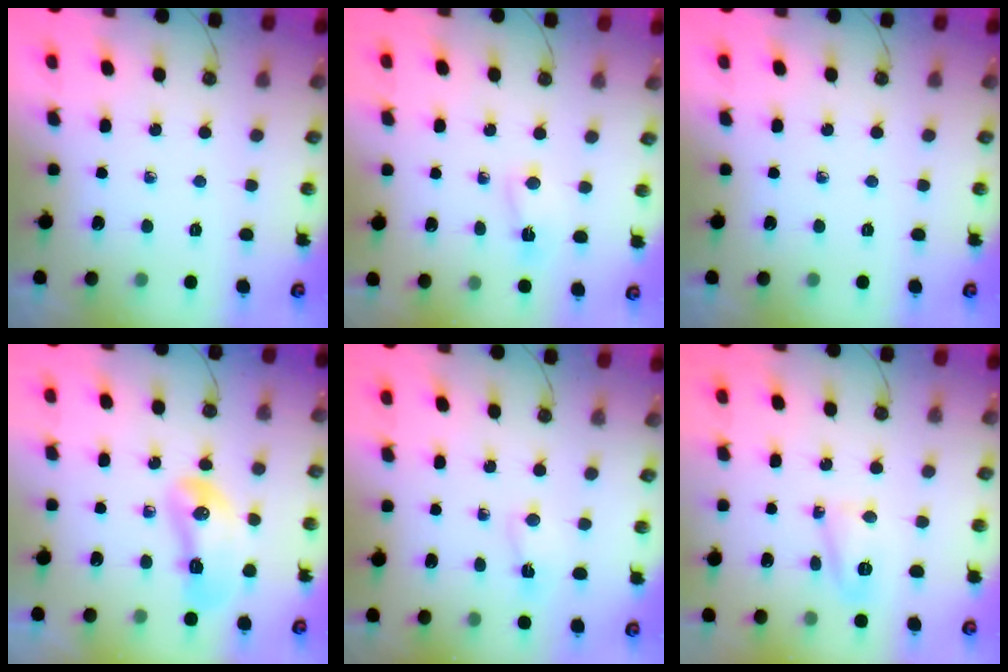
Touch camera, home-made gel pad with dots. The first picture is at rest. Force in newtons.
{"total": 3.8, "press": 3.8, "slide": 0.6}
{"total": 0.0}
{"total": 11.3, "press": 11.1, "slide": 1.9}
{"total": 15.4, "press": 3.2, "slide": 15.1}
{"total": 6.6, "press": 6.4, "slide": 1.8}